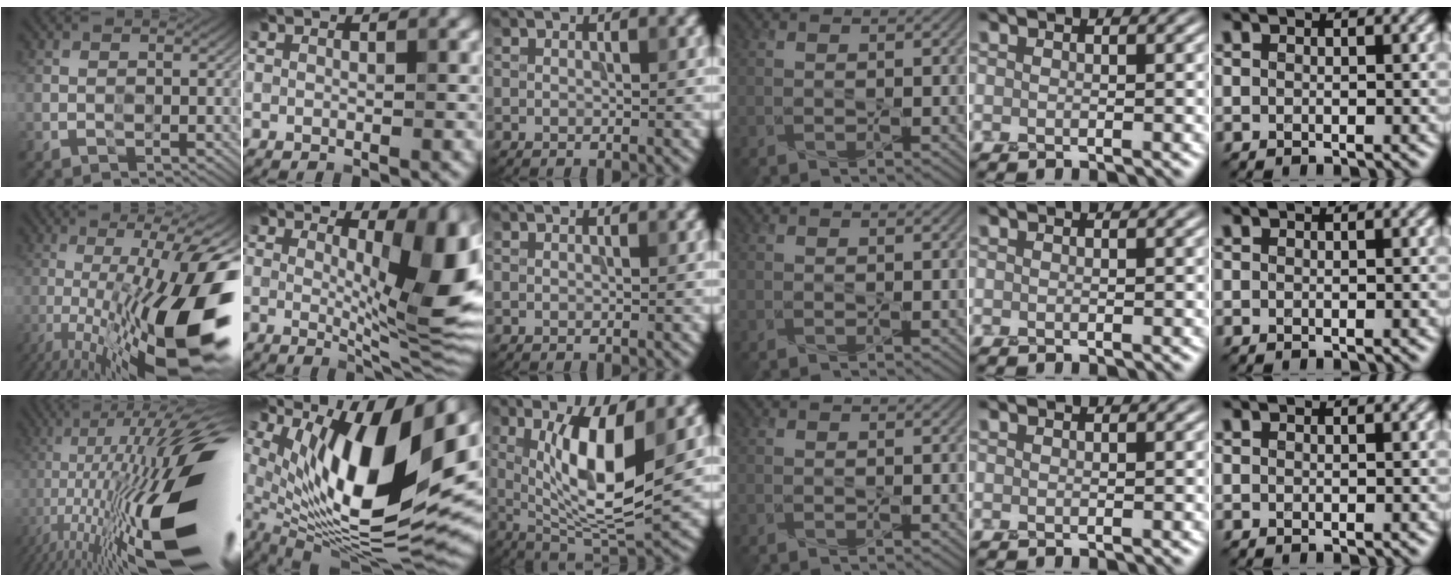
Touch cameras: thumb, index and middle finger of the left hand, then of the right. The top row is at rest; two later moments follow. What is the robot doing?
{"motion": "press", "object": "grip strengthener"}